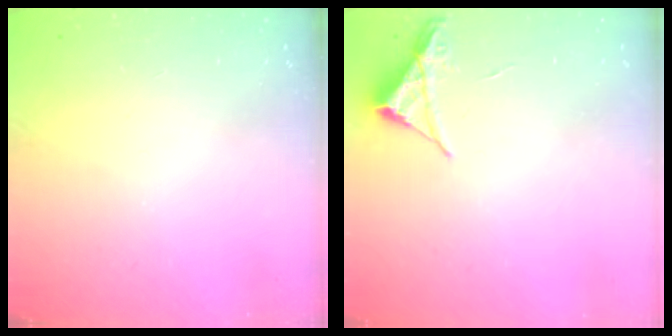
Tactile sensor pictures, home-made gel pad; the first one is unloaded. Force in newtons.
{"total": 3.9, "press": 3.8, "slide": 0.5}